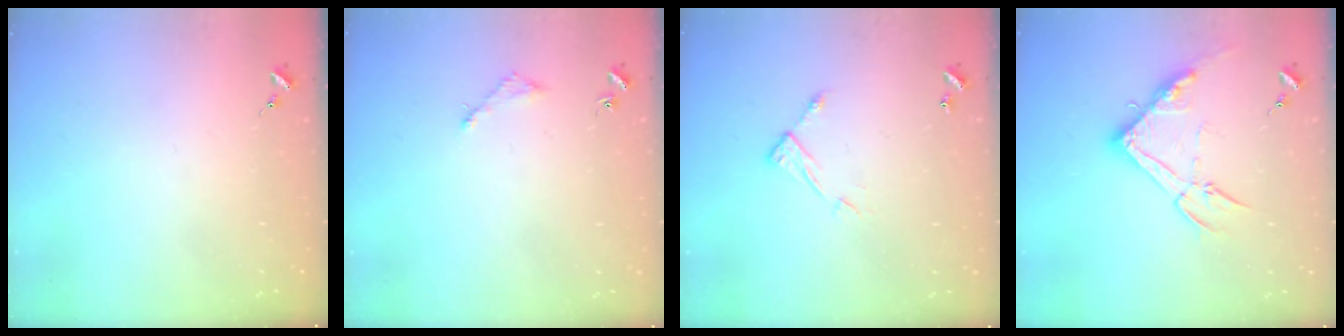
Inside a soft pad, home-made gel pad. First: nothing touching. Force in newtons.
{"total": 3.0, "press": 3.0, "slide": 0.4}
{"total": 6.3, "press": 6.3, "slide": 0.4}
{"total": 15.2, "press": 15.2, "slide": 0.6}